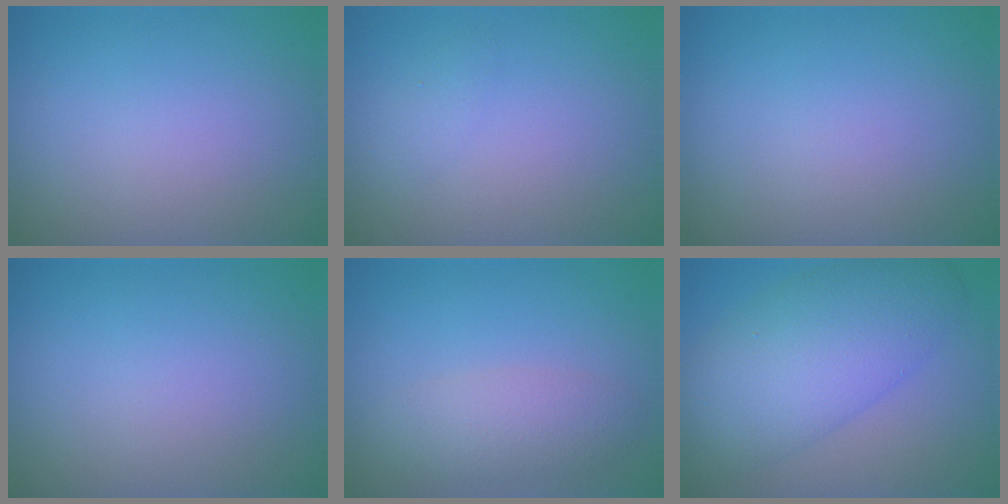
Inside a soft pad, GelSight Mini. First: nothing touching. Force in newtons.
{"total": 0.9, "press": 0.9, "slide": 0.2}
{"total": 0.0}
{"total": 0.0}
{"total": 3.0, "press": 3.0, "slide": 0.2}
{"total": 8.4, "press": 8.4, "slide": 0.2}